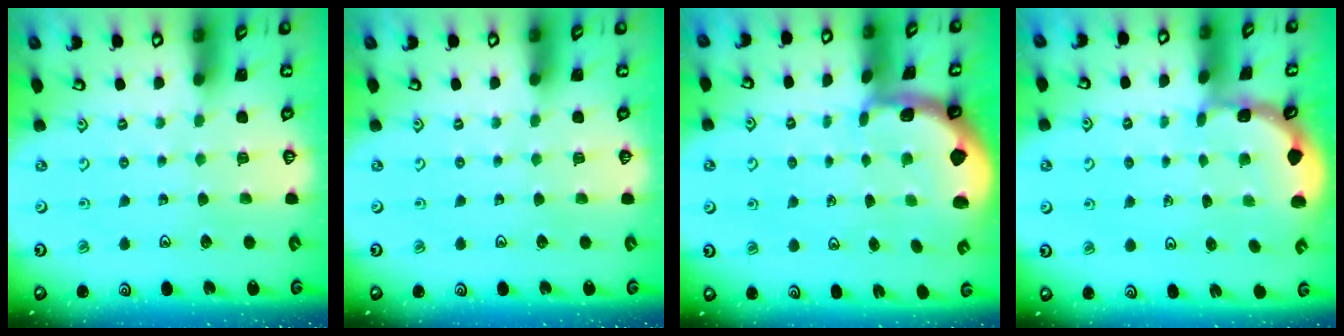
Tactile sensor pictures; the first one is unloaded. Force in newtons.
{"total": 0.0}
{"total": 1.0, "press": 0.9, "slide": 0.4}
{"total": 1.3, "press": 1.3, "slide": 0.3}